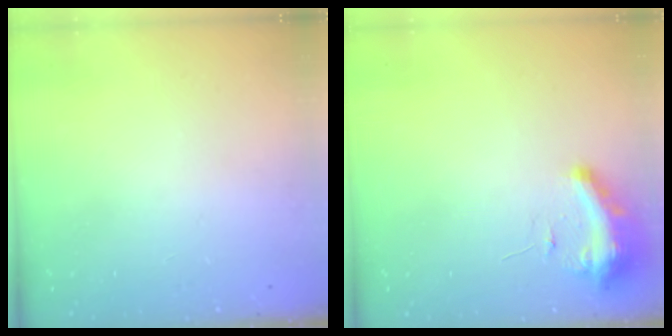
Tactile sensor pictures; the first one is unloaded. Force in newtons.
{"total": 9.4, "press": 9.3, "slide": 1.3}